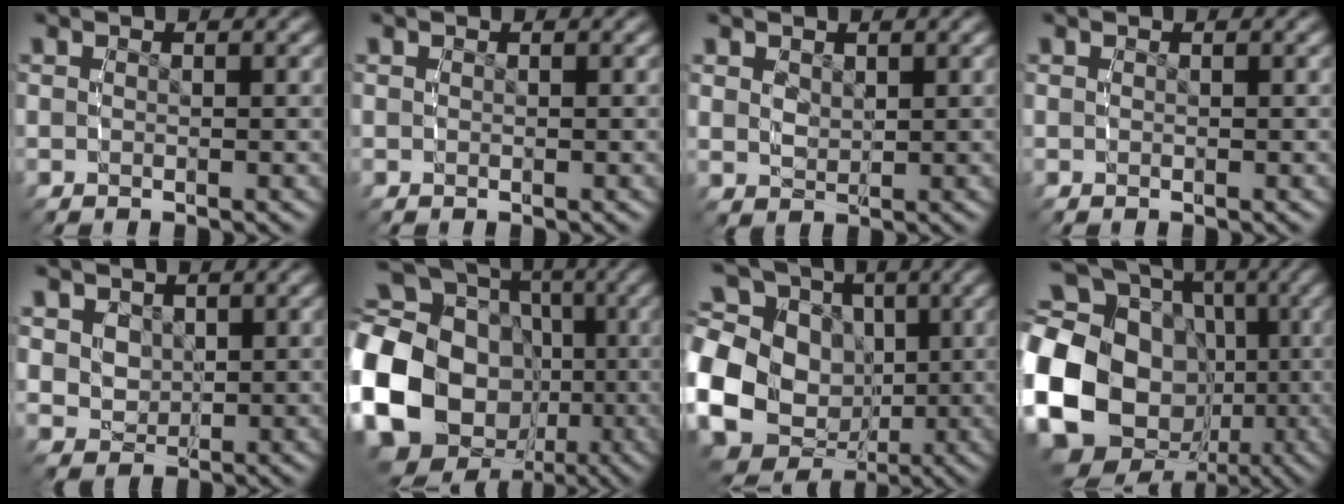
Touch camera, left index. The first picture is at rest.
{"total": 0.0}
{"total": 1.9, "force": [0.9, 1.4, 1.1], "torque": [-0.029, -0.014, 0.028]}
{"total": 0.0}
{"total": 5.3, "force": [1.4, 4.5, 2.4], "torque": [-0.071, -0.026, 0.036]}
{"total": 21.9, "force": [-2.7, 19.4, 9.9], "torque": [-0.258, -0.065, -0.047]}
{"total": 19.4, "force": [-0.5, 16.8, 9.8], "torque": [-0.216, -0.053, -0.007]}
{"total": 20.7, "force": [-1.9, 17.6, 10.7], "torque": [-0.256, -0.064, -0.026]}